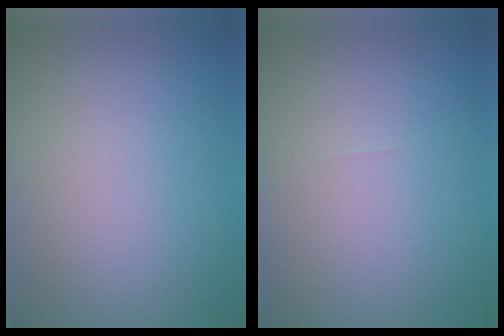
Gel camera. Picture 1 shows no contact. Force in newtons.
{"total": 0.0}